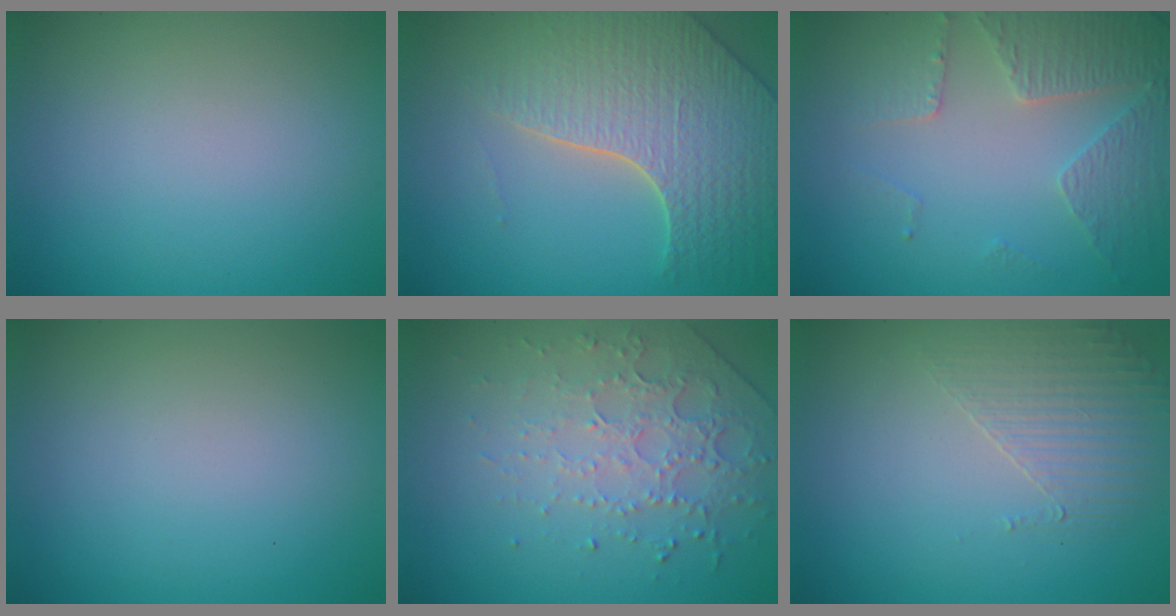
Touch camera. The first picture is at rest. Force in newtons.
{"total": 6.2, "press": 5.2, "slide": 3.4}
{"total": 4.4, "press": 3.3, "slide": 2.9}
{"total": 0.0}
{"total": 4.6, "press": 3.1, "slide": 3.4}
{"total": 1.8, "press": 1.2, "slide": 1.3}